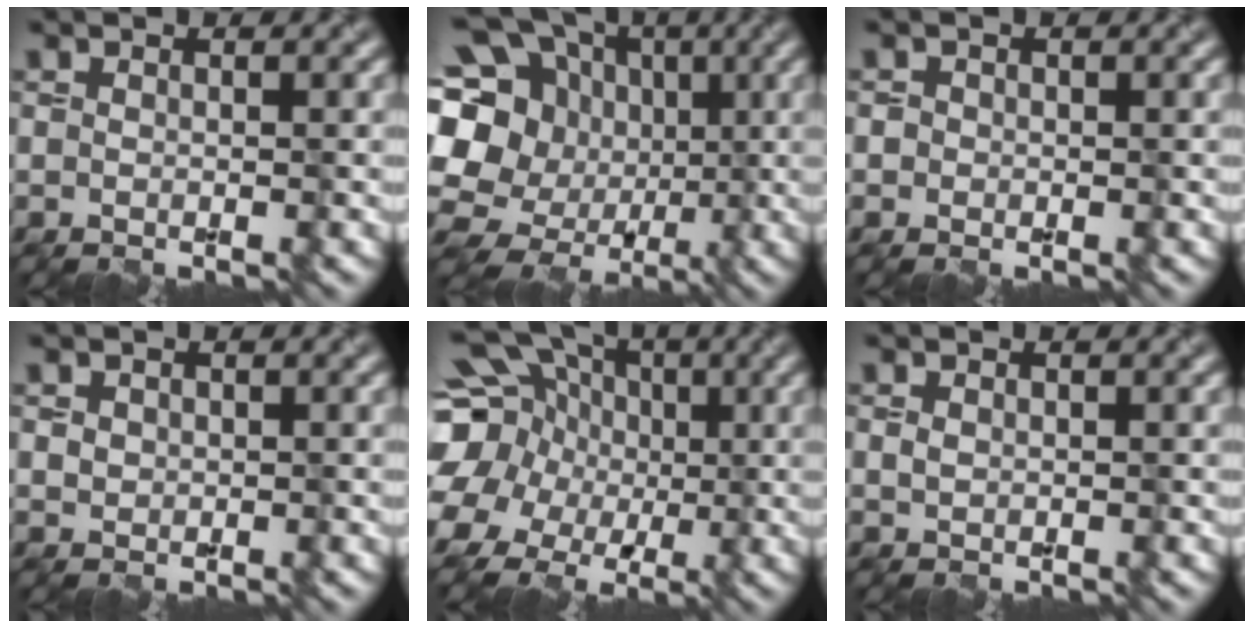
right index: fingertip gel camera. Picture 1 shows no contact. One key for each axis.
{"total": 19.3, "fx": -1.6, "fy": 17.3, "fz": 8.6, "tx": -0.176, "ty": 0.021, "tz": -0.052}
{"total": 0.8, "fx": 0.1, "fy": 0.8, "fz": 0.1, "tx": 0.005, "ty": -0.003, "tz": -0.001}
{"total": 0.9, "fx": 0.3, "fy": 0.9, "fz": 0.2, "tx": -0.001, "ty": -0.003, "tz": 0.008}
{"total": 16.2, "fx": 2.4, "fy": 14.6, "fz": 6.6, "tx": -0.183, "ty": 0.023, "tz": 0.008}
{"total": 0.7, "fx": 0.2, "fy": 0.6, "fz": 0.4, "tx": -0.008, "ty": -0.001, "tz": 0.004}